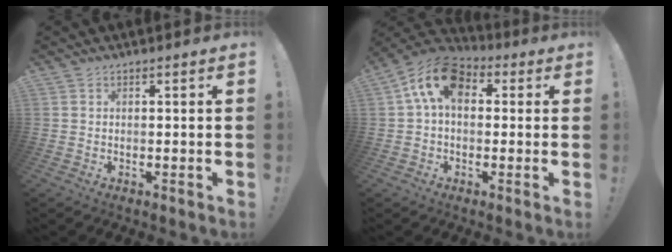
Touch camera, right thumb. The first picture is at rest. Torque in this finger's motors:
{"motor_torque": [1.56, 2.11, 1.30, -0.34, 0.09]}